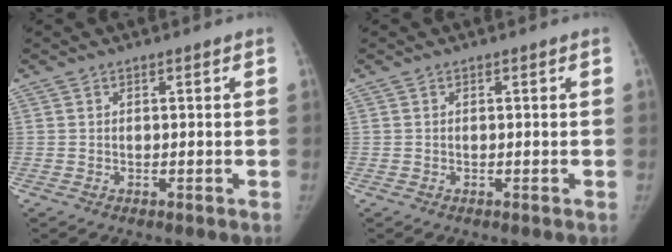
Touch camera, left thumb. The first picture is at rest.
{"total": 0.0}